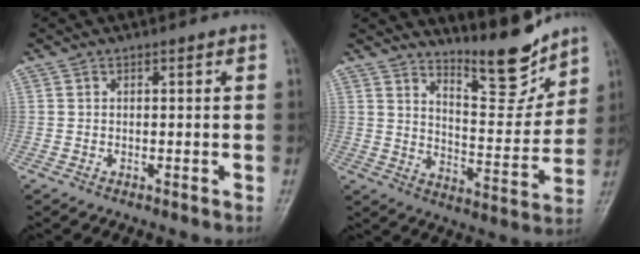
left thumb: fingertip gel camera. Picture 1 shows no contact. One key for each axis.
{"total": 11.2, "fx": 9.9, "fy": 2.4, "fz": 4.8, "tx": -0.046, "ty": -0.085, "tz": 0.167}